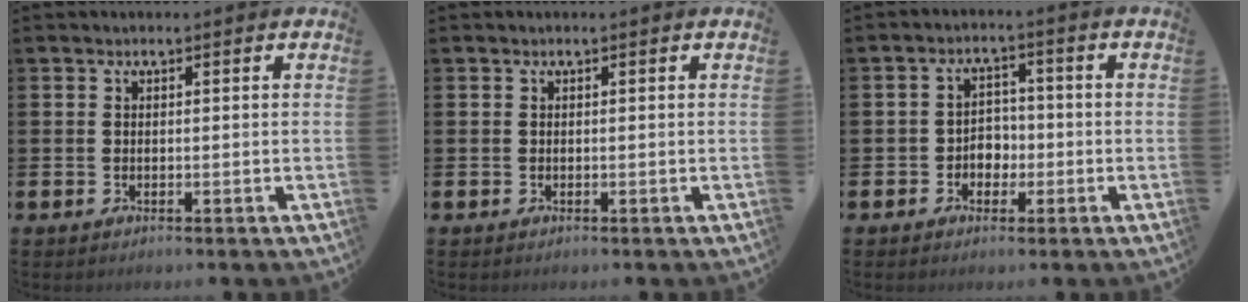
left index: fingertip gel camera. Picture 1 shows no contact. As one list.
[{"total": 0.0}, {"total": 3.1, "force": [-1.3, 2.5, 1.2], "torque": [-0.018, 0.006, -0.033]}]